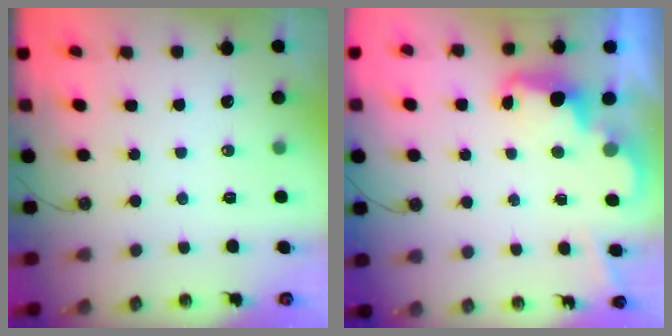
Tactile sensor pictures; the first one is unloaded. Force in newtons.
{"total": 2.5, "press": 2.5, "slide": 0.6}